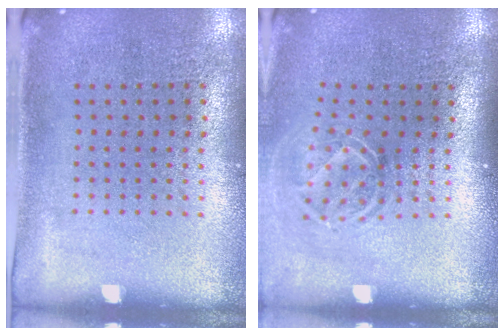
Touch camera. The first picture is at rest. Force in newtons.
{"total": 1.7, "press": 1.1, "slide": 1.3}